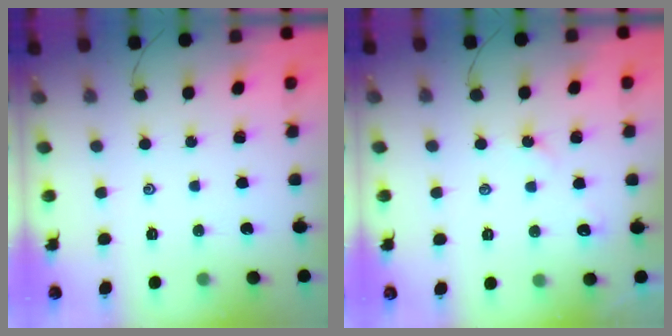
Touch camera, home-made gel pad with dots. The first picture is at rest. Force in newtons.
{"total": 3.0, "press": 2.9, "slide": 0.4}